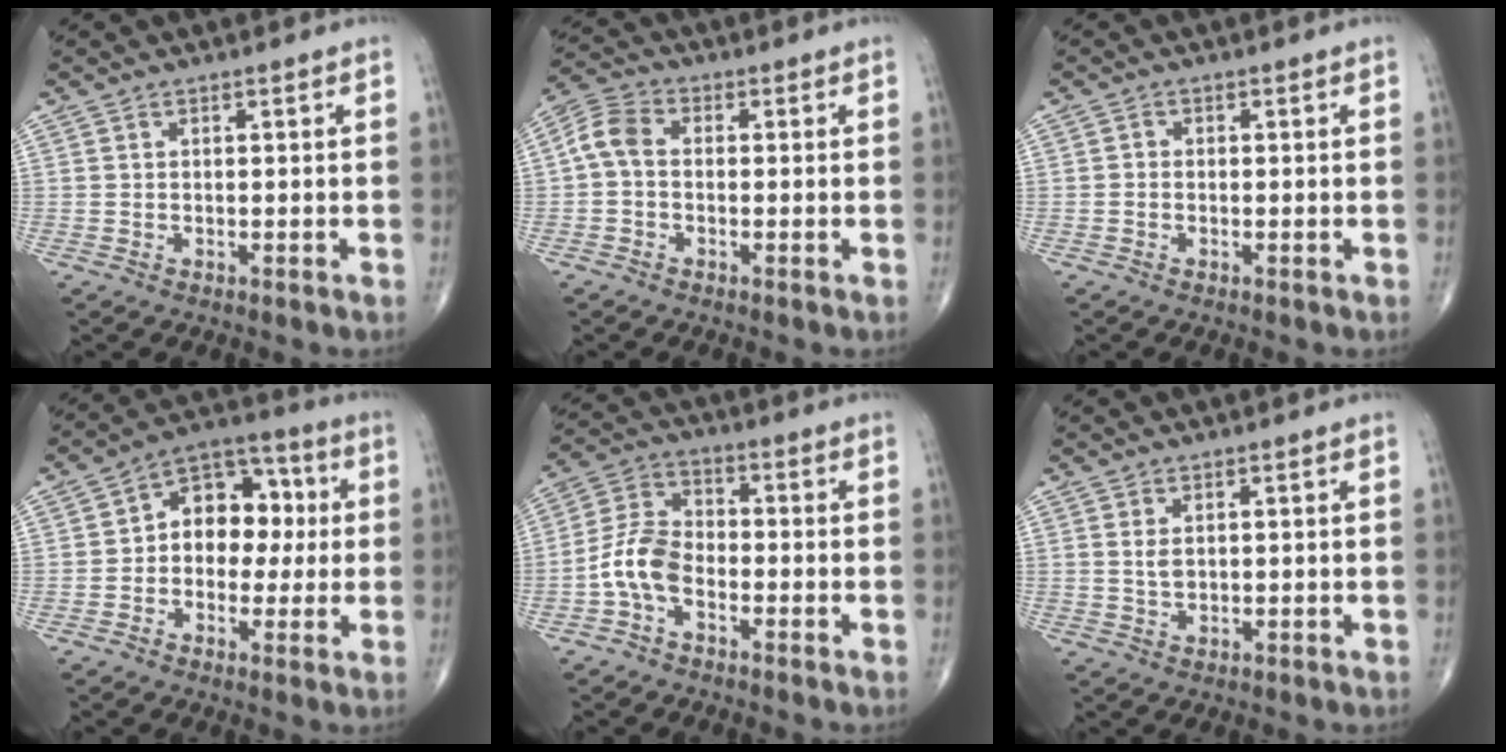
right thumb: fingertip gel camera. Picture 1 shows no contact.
{"total": 5.5, "force": [-0.2, 3.8, 4.0], "torque": [-0.077, 0.018, -0.018]}
{"total": 0.7, "force": [-0.3, 0.6, 0.3], "torque": [0.000, 0.002, -0.010]}
{"total": 12.4, "force": [0.8, 8.9, 8.6], "torque": [-0.083, 0.034, 0.000]}
{"total": 7.5, "force": [-2.9, 4.5, 5.3], "torque": [-0.103, 0.031, -0.069]}
{"total": 1.9, "force": [0.6, 1.1, 1.5], "torque": [-0.026, -0.004, 0.015]}